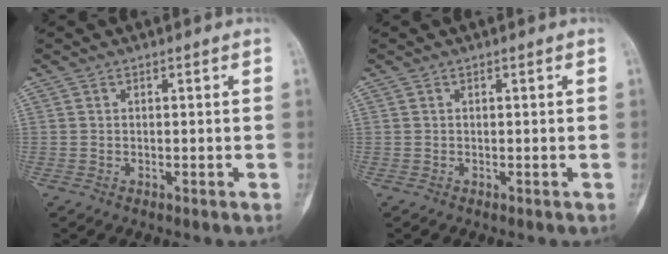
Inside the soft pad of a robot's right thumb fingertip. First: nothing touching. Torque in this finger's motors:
{"motor_torque": [2.34, 2.34, 0.01, -0.01, 0.00]}